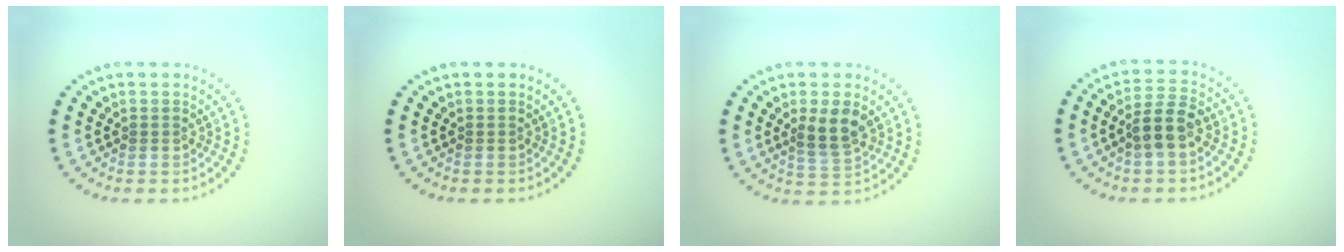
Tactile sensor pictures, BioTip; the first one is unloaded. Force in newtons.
{"total": 0.0}
{"total": 3.4, "press": 3.2, "slide": 1.1}
{"total": 3.4, "press": 3.3, "slide": 1.0}